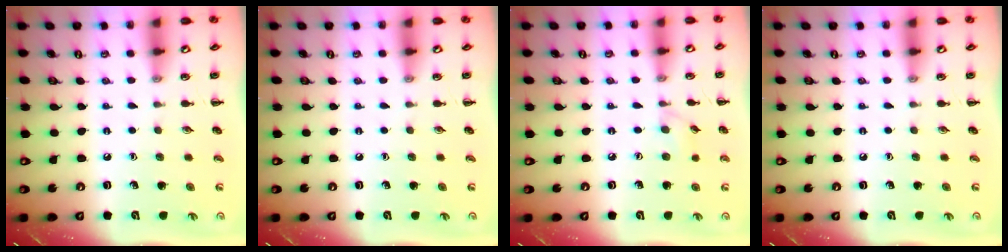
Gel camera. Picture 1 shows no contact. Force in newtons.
{"total": 0.0}
{"total": 5.4, "press": 5.0, "slide": 2.1}
{"total": 0.0}